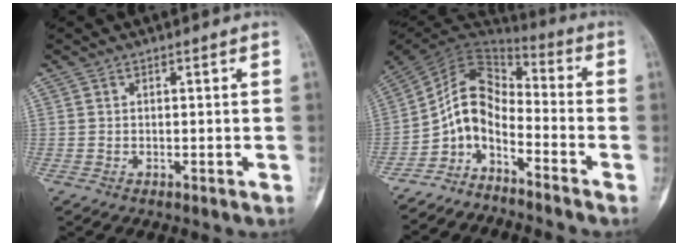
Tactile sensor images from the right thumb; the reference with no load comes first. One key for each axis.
{"total": 10.2, "fx": -5.7, "fy": 5.6, "fz": 6.2, "tx": -0.099, "ty": 0.088, "tz": -0.119}